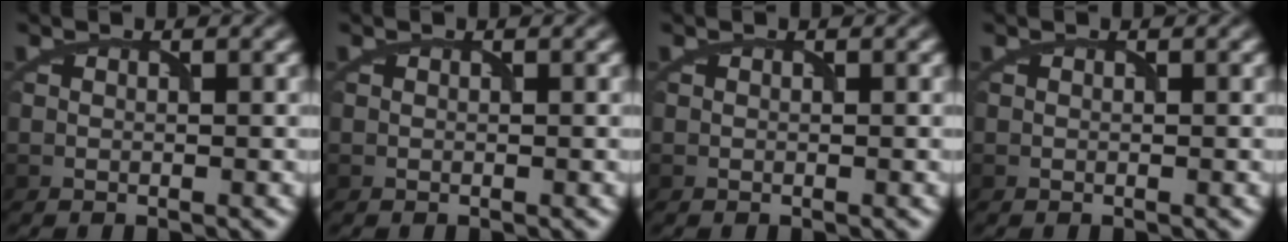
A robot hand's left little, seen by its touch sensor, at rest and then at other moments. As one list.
[{"total": 0.0}, {"total": 0.0}, {"total": 0.0}]